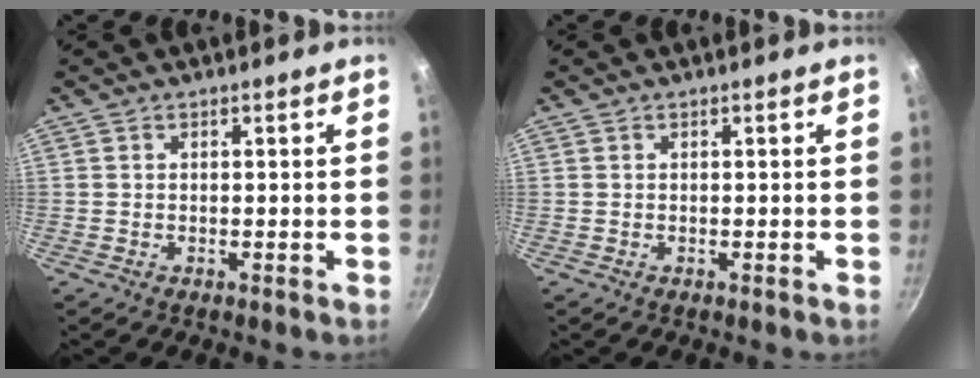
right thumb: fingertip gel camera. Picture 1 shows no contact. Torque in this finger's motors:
{"motor_torque": [-0.03, 0.03, -0.04, 0.04, 0.02]}